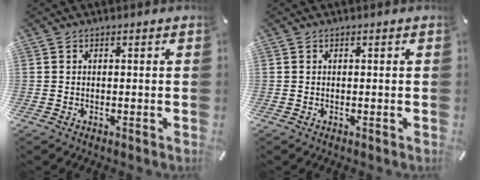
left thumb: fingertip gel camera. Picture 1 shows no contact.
{"total": 0.0}